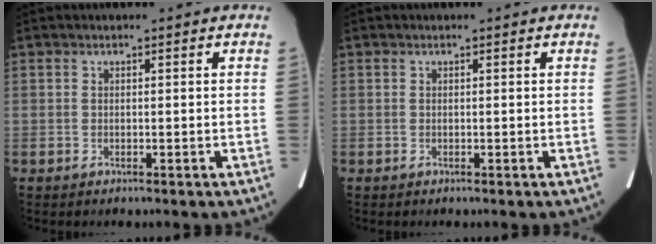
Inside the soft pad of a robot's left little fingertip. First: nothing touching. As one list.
[{"total": 0.0}]